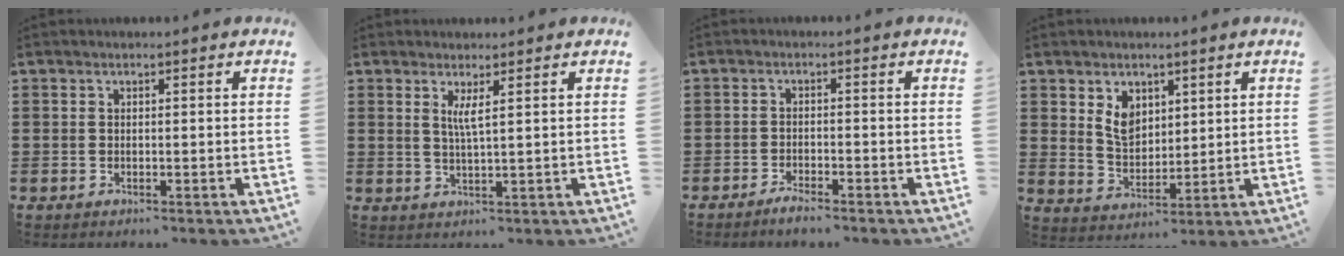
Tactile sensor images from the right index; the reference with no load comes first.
{"total": 2.6, "force": [1.0, 0.0, 2.3], "torque": [-0.049, -0.004, 0.016]}
{"total": 1.9, "force": [-1.8, 0.1, 0.5], "torque": [-0.012, 0.001, -0.035]}
{"total": 5.3, "force": [2.4, 3.8, 2.8], "torque": [-0.061, 0.010, 0.043]}